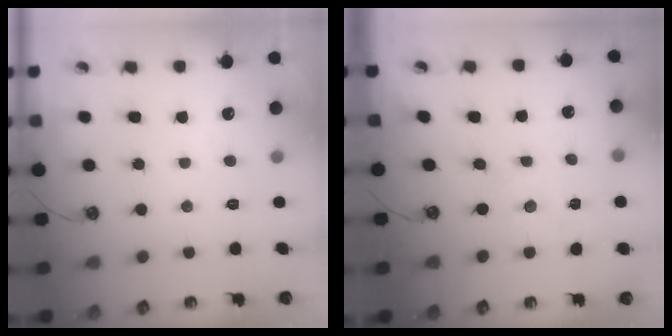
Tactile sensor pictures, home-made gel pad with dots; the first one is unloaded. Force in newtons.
{"total": 0.0}